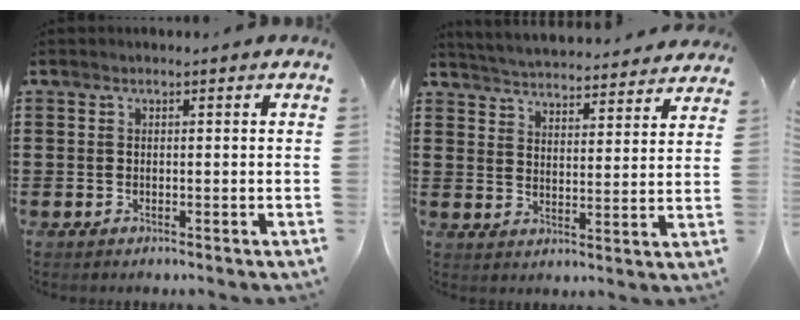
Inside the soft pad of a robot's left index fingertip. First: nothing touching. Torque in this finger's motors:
{"motor_torque": [2.14, 0.00, 0.14, -0.08]}